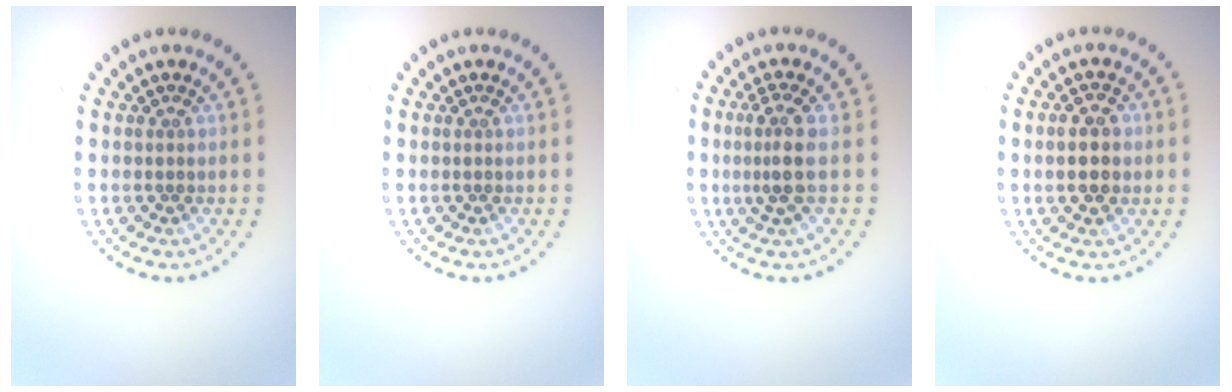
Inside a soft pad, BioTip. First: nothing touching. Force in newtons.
{"total": 0.0}
{"total": 2.5, "press": 1.9, "slide": 1.6}
{"total": 3.7, "press": 3.7, "slide": 0.1}